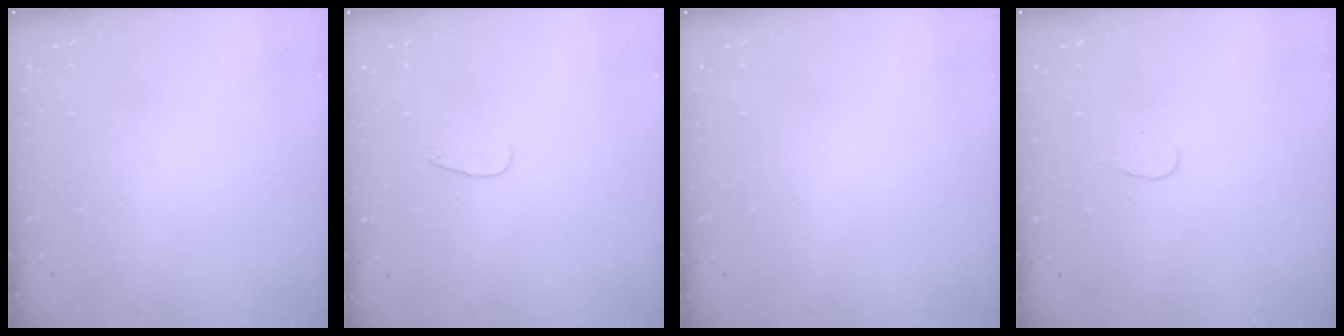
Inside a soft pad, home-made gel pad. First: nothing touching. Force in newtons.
{"total": 2.8, "press": 2.8, "slide": 0.2}
{"total": 0.0}
{"total": 3.9, "press": 3.9, "slide": 0.3}